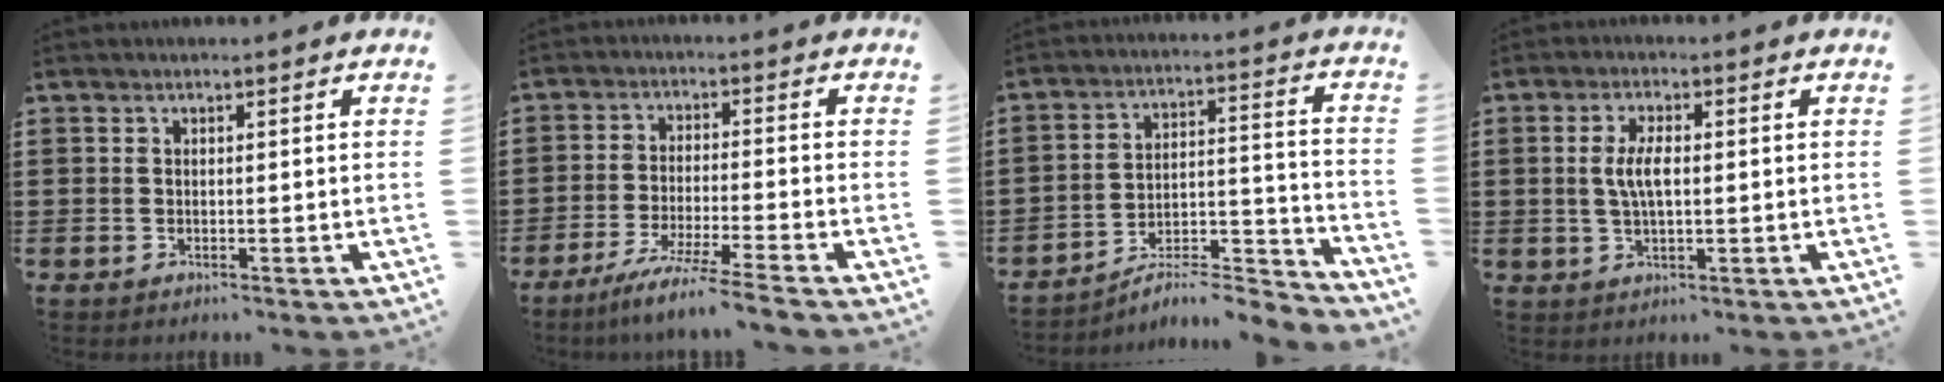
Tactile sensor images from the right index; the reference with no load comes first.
{"total": 6.3, "force": [-5.3, -0.9, 3.2], "torque": [-0.069, -0.024, -0.104]}
{"total": 5.4, "force": [-5.0, 0.8, 1.6], "torque": [-0.027, -0.009, -0.103]}
{"total": 4.6, "force": [0.3, 1.6, 4.2], "torque": [-0.098, 0.000, -0.002]}